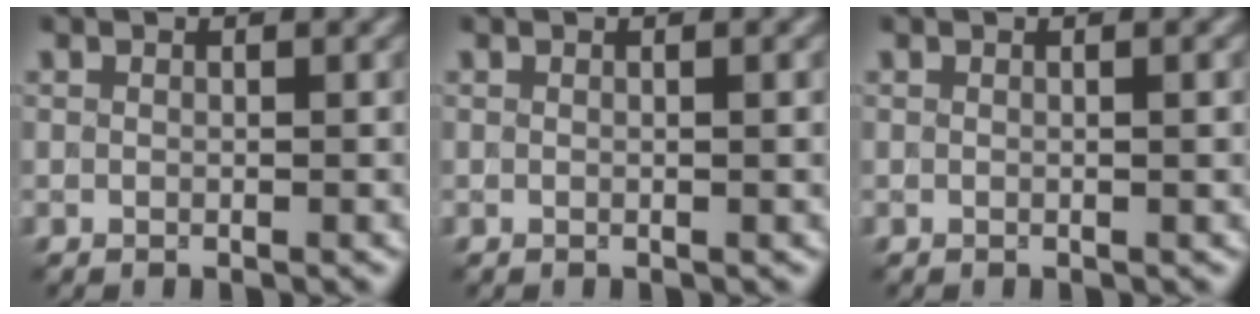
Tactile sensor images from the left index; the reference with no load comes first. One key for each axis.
{"total": 1.0, "fx": 0.1, "fy": 0.3, "fz": 1.0, "tx": -0.012, "ty": 0.000, "tz": -0.001}
{"total": 1.4, "fx": 0.2, "fy": 0.5, "fz": 1.3, "tx": -0.016, "ty": 0.000, "tz": -0.001}